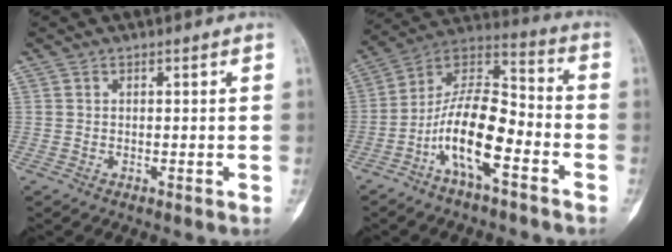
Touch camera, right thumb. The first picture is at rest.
{"total": 15.3, "force": [-6.2, 6.0, 12.6], "torque": [-0.230, 0.069, -0.118]}